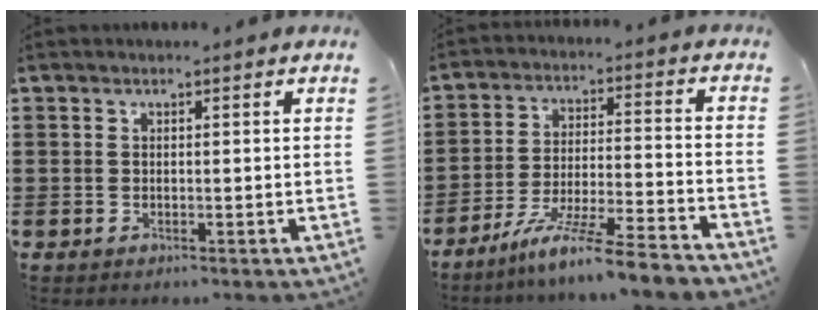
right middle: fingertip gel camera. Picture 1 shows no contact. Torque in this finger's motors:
{"motor_torque": [1.41, -0.73, 0.43, 0.09]}